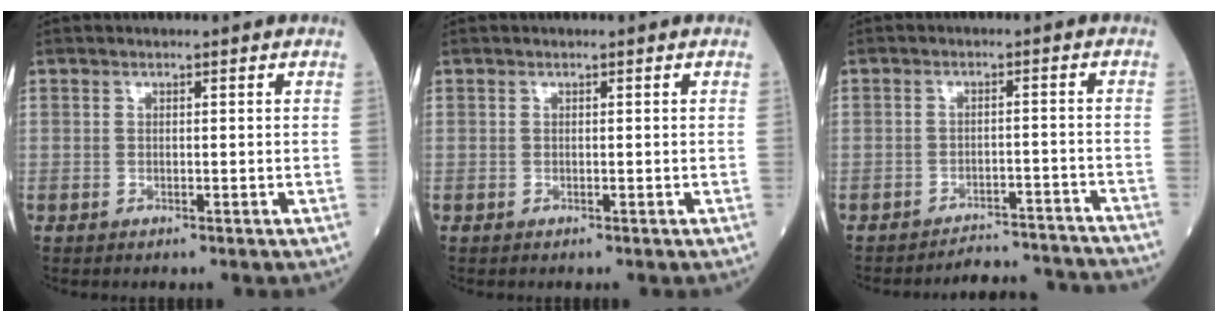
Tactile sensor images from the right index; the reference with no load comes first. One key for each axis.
{"total": 0.0}
{"total": 9.4, "fx": -9.4, "fy": 0.4, "fz": -0.1, "tx": 0.010, "ty": 0.015, "tz": -0.116}